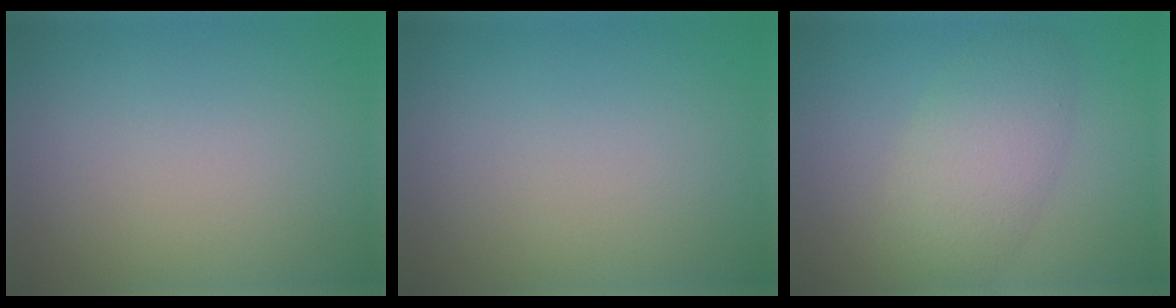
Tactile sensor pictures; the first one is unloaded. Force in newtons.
{"total": 0.0}
{"total": 4.7, "press": 4.7, "slide": 0.3}